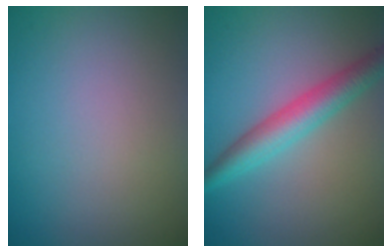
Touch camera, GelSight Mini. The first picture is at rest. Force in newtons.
{"total": 4.2, "press": 4.2, "slide": 0.1}